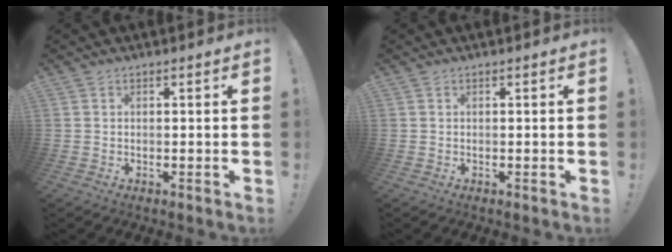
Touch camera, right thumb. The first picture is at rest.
{"total": 0.0}